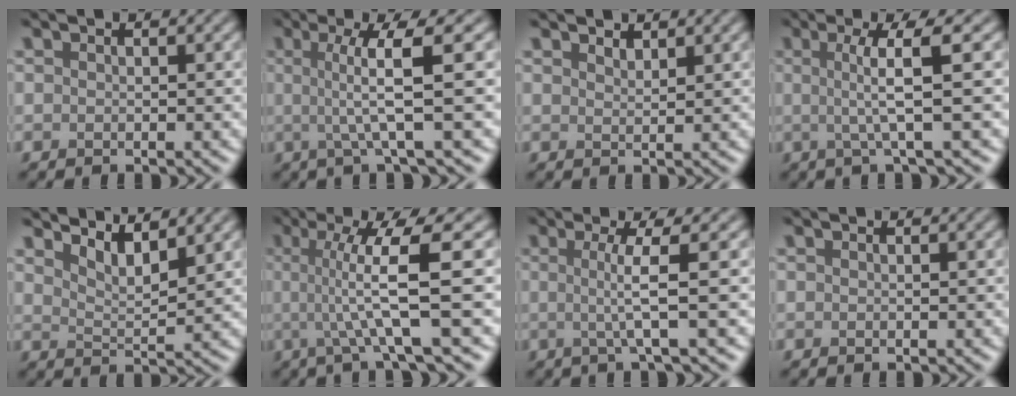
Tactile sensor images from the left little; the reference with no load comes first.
{"total": 5.6, "force": [0.5, 0.8, 5.5], "torque": [-0.093, 0.003, 0.008]}
{"total": 1.3, "force": [1.2, 0.4, 0.3], "torque": [-0.008, -0.002, 0.024]}
{"total": 4.7, "force": [0.5, 0.7, 4.6], "torque": [-0.079, 0.003, 0.006]}
{"total": 3.2, "force": [2.8, 0.6, 1.5], "torque": [-0.027, -0.008, 0.050]}
{"total": 7.2, "force": [0.4, 1.1, 7.1], "torque": [-0.115, 0.005, 0.004]}
{"total": 3.8, "force": [0.1, 0.5, 3.7], "torque": [-0.066, -0.002, -0.004]}
{"total": 0.0}